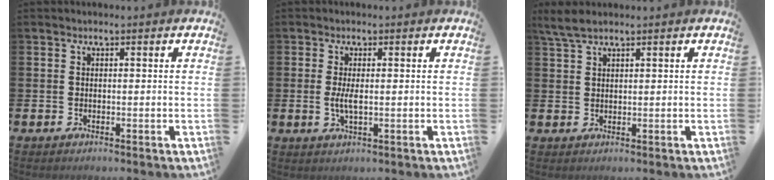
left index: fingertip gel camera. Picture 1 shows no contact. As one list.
[{"total": 2.5, "force": [0.0, 0.7, 2.4], "torque": [-0.043, -0.001, -0.001]}, {"total": 3.0, "force": [2.4, 0.8, 1.8], "torque": [-0.038, 0.000, 0.043]}]